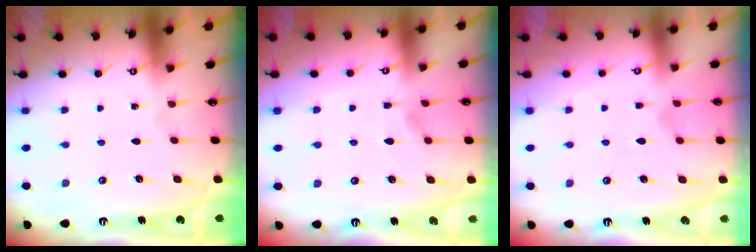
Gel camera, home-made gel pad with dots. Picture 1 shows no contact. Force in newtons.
{"total": 1.8, "press": 1.6, "slide": 1.0}
{"total": 3.4, "press": 3.2, "slide": 1.1}